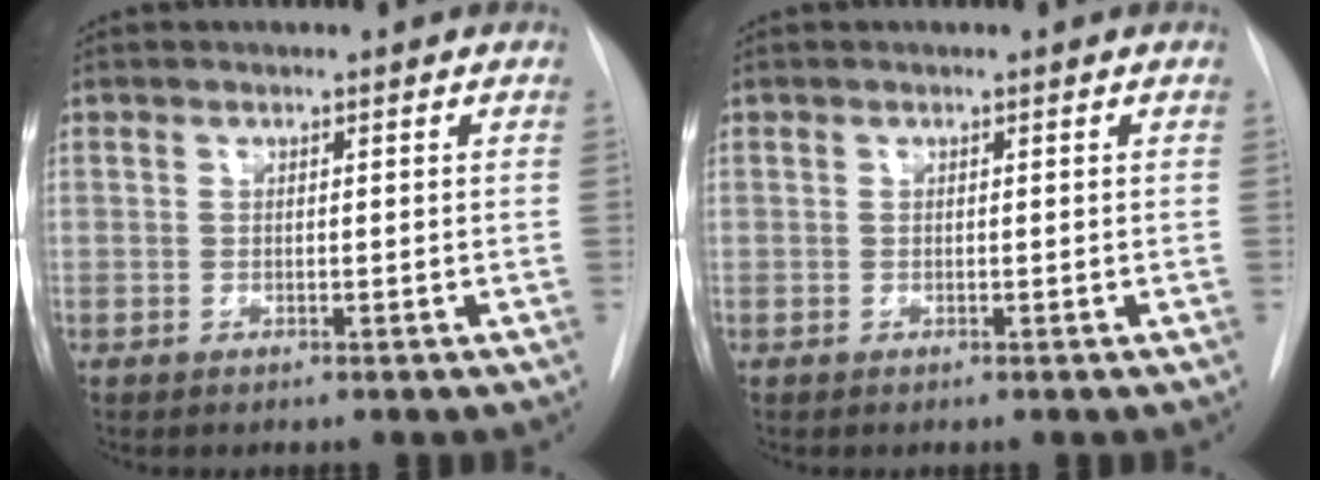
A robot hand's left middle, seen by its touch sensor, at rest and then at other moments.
{"total": 0.0}